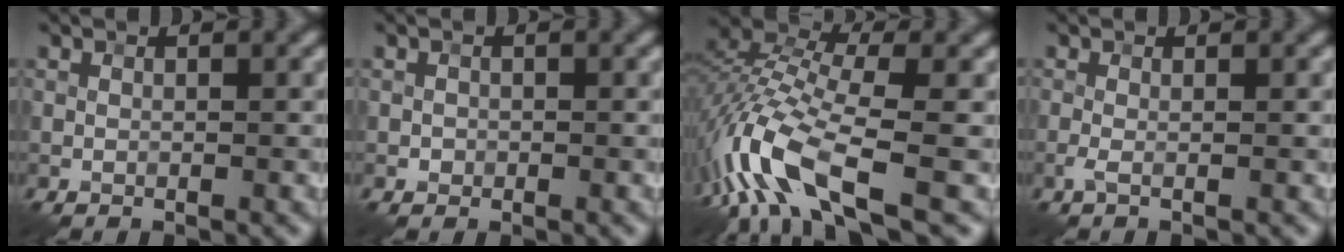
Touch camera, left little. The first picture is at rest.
{"total": 0.6, "force": [-0.2, 0.6, 0.0], "torque": [0.004, -0.002, -0.005]}
{"total": 10.5, "force": [-5.1, 3.8, 8.3], "torque": [-0.182, 0.004, -0.108]}
{"total": 1.1, "force": [-0.3, 0.1, 1.0], "torque": [-0.023, -0.001, -0.006]}